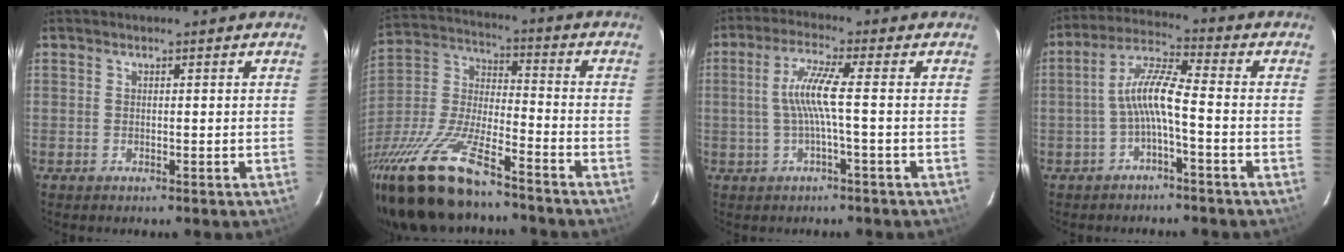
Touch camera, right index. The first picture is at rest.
{"total": 23.7, "force": [-17.5, 6.4, 14.7], "torque": [-0.315, -0.036, -0.320]}
{"total": 6.3, "force": [-0.6, -0.6, 6.2], "torque": [-0.132, 0.002, -0.007]}
{"total": 6.9, "force": [-2.2, 0.7, 6.5], "torque": [-0.146, 0.019, -0.043]}